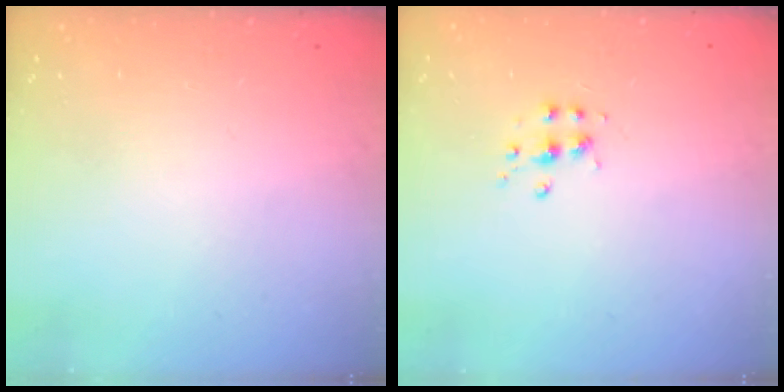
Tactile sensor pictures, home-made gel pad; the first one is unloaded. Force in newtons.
{"total": 4.8, "press": 4.7, "slide": 0.4}